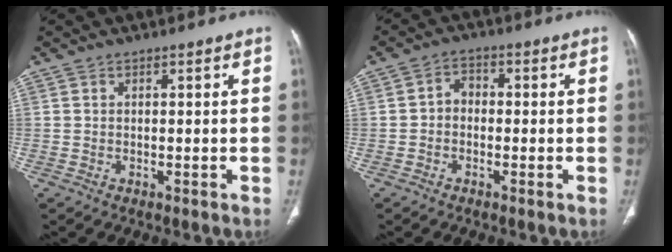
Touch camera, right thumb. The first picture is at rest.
{"total": 3.2, "force": [-0.6, 2.6, 1.8], "torque": [-0.016, 0.016, -0.022]}